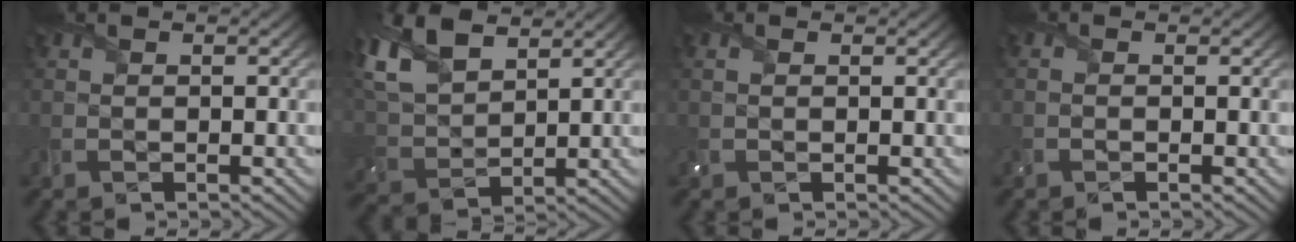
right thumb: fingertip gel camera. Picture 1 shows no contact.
{"total": 10.9, "force": [6.4, 5.6, 6.8], "torque": [-0.194, 0.019, 0.131]}
{"total": 1.1, "force": [0.4, 0.7, 0.7], "torque": [-0.020, 0.001, 0.009]}
{"total": 0.0}